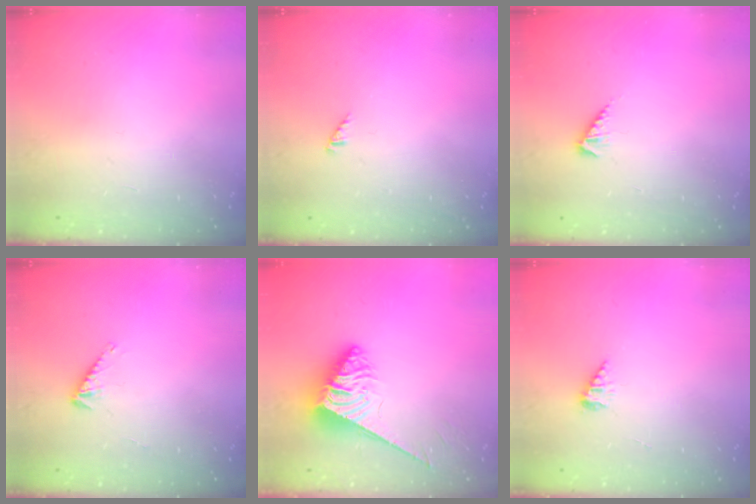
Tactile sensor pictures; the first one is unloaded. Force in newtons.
{"total": 0.0}
{"total": 3.5, "press": 3.4, "slide": 0.6}
{"total": 2.2, "press": 2.1, "slide": 0.5}
{"total": 3.9, "press": 3.8, "slide": 0.4}
{"total": 3.6, "press": 3.6, "slide": 0.4}